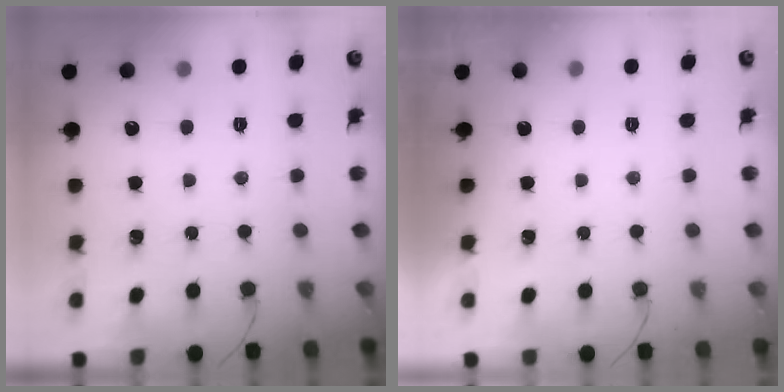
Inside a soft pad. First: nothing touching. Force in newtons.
{"total": 0.0}